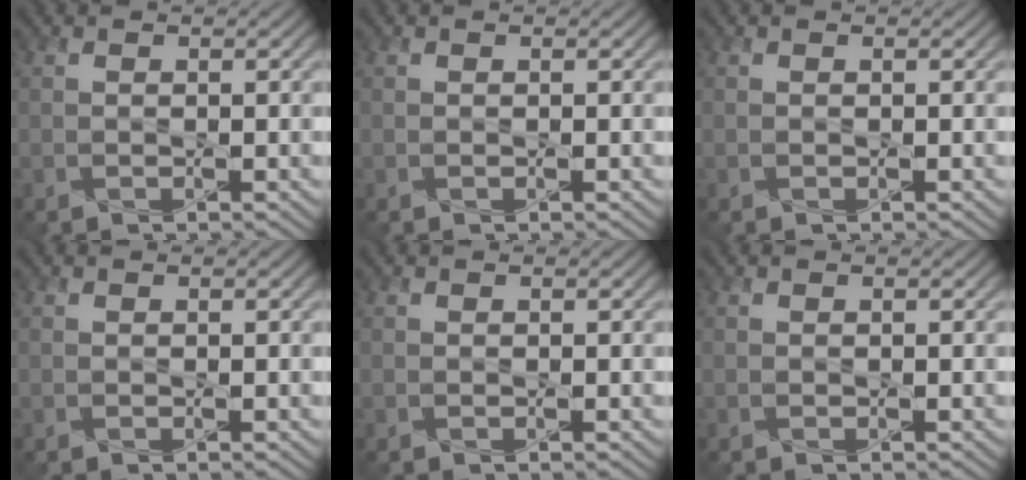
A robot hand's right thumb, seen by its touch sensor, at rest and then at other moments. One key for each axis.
{"total": 0.0}
{"total": 0.0}
{"total": 0.0}
{"total": 0.0}
{"total": 0.0}